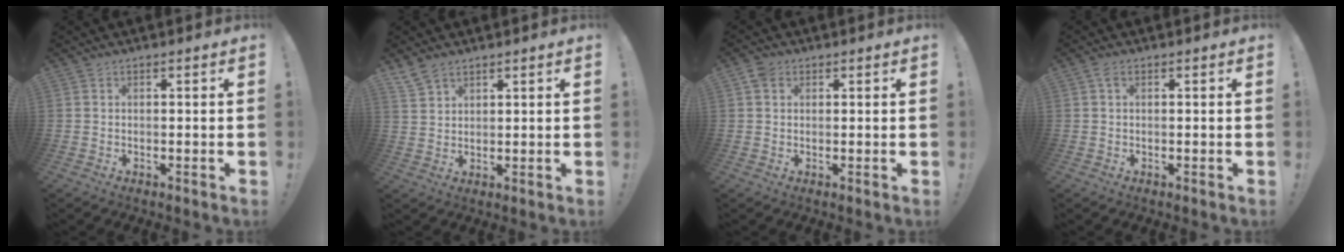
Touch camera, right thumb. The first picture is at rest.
{"total": 4.5, "force": [3.6, 2.3, 1.4], "torque": [-0.028, -0.017, 0.071]}
{"total": 3.0, "force": [1.4, 2.3, 1.3], "torque": [-0.029, 0.004, 0.027]}
{"total": 1.5, "force": [0.5, 0.7, 1.2], "torque": [-0.026, 0.004, 0.007]}